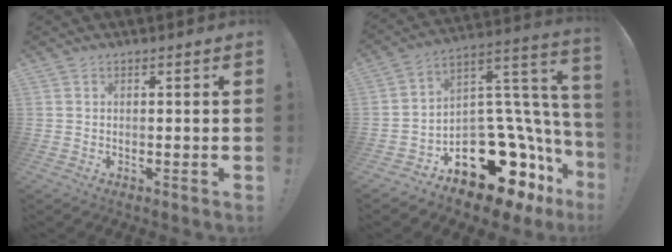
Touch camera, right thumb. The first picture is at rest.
{"total": 20.8, "force": [-12.1, 11.0, 12.9], "torque": [-0.152, 0.039, -0.180]}